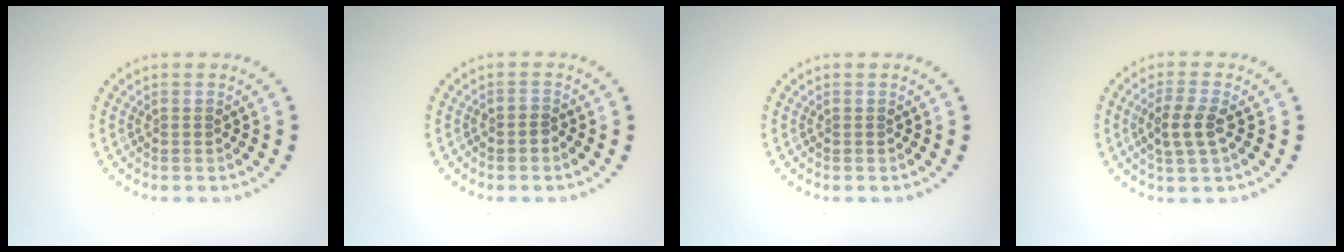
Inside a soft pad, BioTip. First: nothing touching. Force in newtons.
{"total": 0.6, "press": 0.4, "slide": 0.5}
{"total": 0.0}
{"total": 2.8, "press": 2.6, "slide": 1.0}